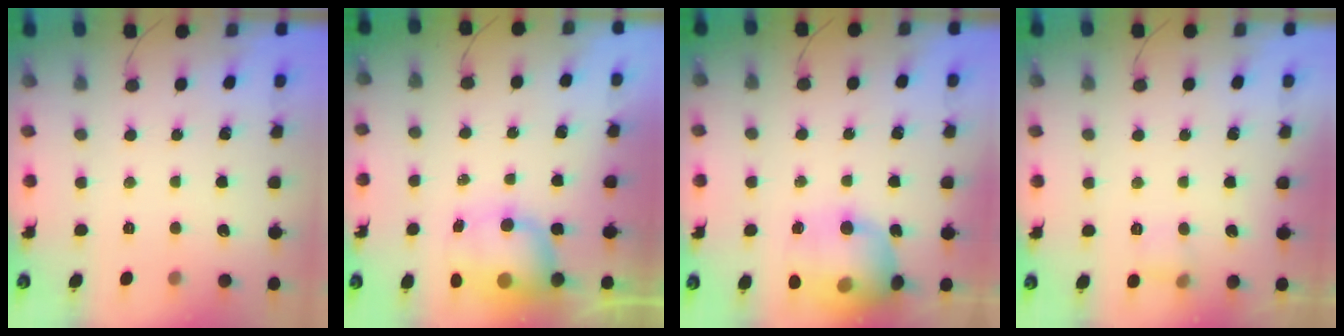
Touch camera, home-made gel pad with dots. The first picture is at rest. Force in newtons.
{"total": 9.0, "press": 8.7, "slide": 2.4}
{"total": 18.3, "press": 18.0, "slide": 3.4}
{"total": 5.0, "press": 4.7, "slide": 1.7}